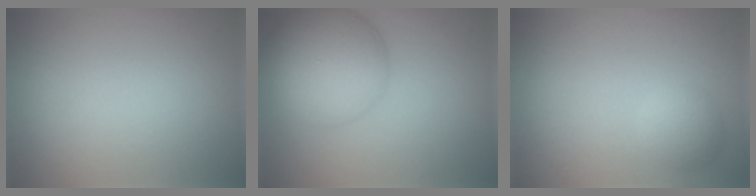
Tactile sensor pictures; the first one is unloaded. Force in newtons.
{"total": 8.7, "press": 8.7, "slide": 0.4}
{"total": 2.3, "press": 2.3, "slide": 0.2}